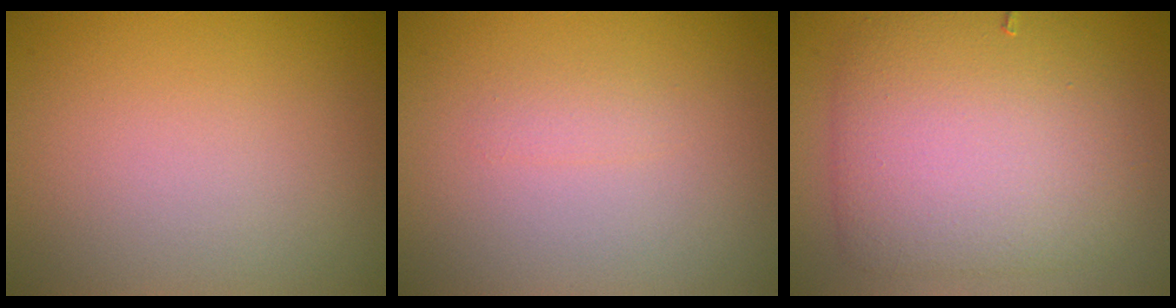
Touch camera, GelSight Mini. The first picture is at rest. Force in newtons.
{"total": 0.8, "press": 0.8, "slide": 0.0}
{"total": 7.9, "press": 7.9, "slide": 0.3}